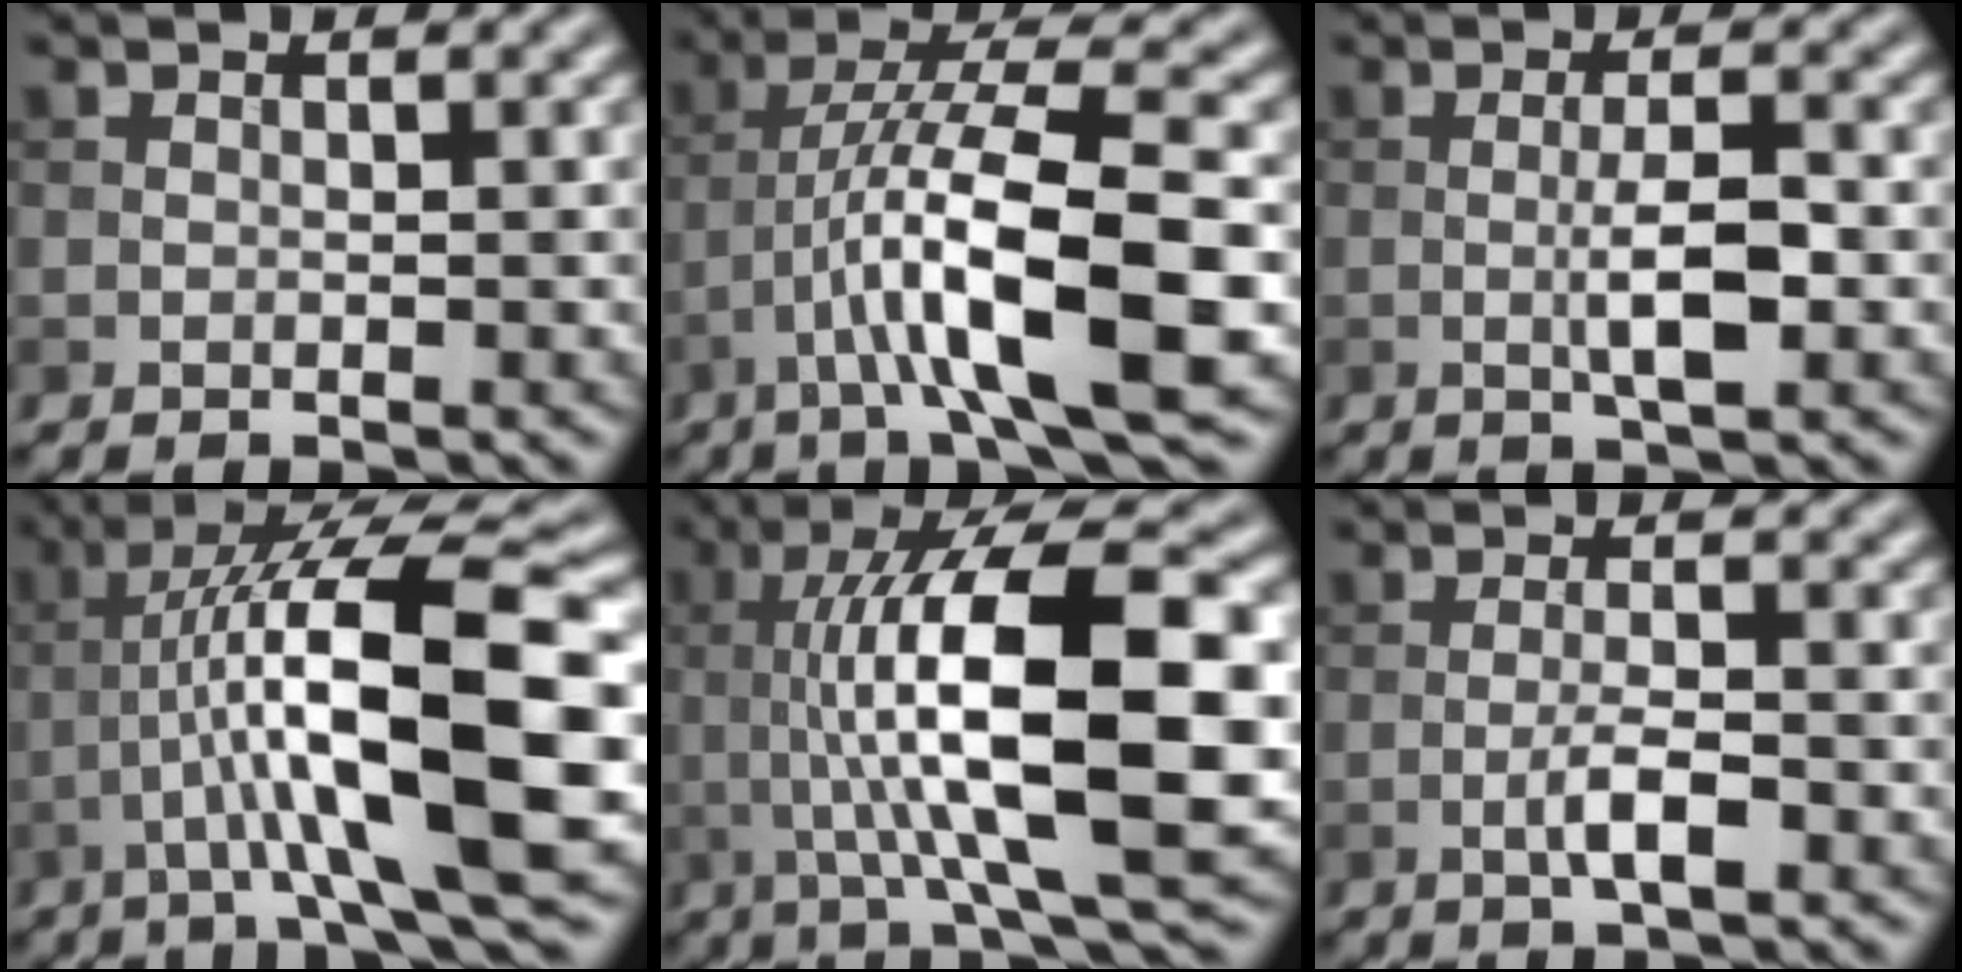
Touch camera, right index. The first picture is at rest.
{"total": 10.3, "force": [-3.4, 2.0, 9.5], "torque": [-0.160, 0.021, -0.058]}
{"total": 3.6, "force": [-0.6, 0.7, 3.5], "torque": [-0.064, -0.001, -0.013]}
{"total": 13.5, "force": [-2.0, 2.5, 13.1], "torque": [-0.220, 0.027, -0.026]}
{"total": 13.8, "force": [0.5, 3.9, 13.2], "torque": [-0.200, 0.007, 0.006]}
{"total": 2.8, "force": [-1.1, 0.6, 2.5], "torque": [-0.047, 0.003, -0.023]}